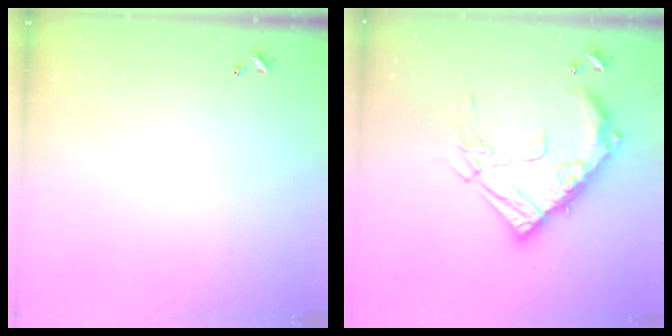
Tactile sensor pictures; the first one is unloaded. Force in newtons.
{"total": 21.3, "press": 21.2, "slide": 2.1}